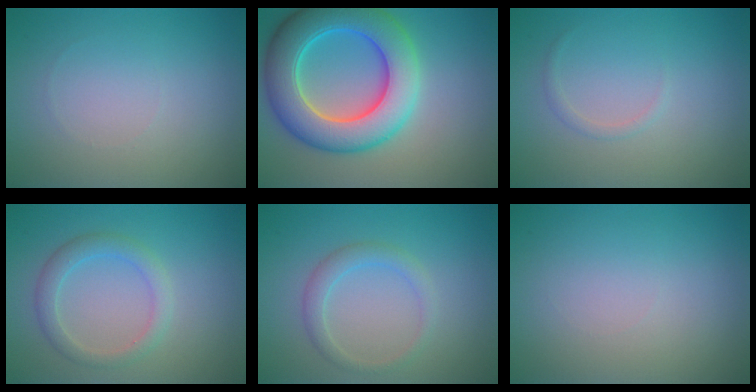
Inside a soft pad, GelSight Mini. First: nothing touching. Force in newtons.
{"total": 9.5, "press": 9.5, "slide": 0.2}
{"total": 0.7, "press": 0.7, "slide": 0.0}
{"total": 2.4, "press": 2.4, "slide": 0.2}
{"total": 2.0, "press": 2.0, "slide": 0.1}
{"total": 0.0}